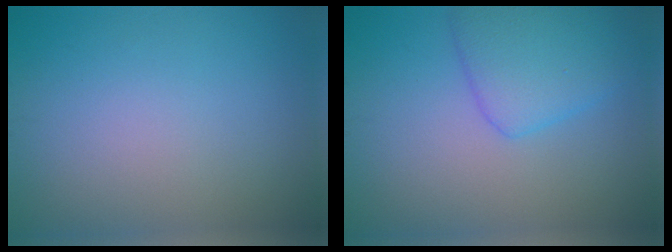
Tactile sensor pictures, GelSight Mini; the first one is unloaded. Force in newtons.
{"total": 4.3, "press": 4.3, "slide": 0.3}